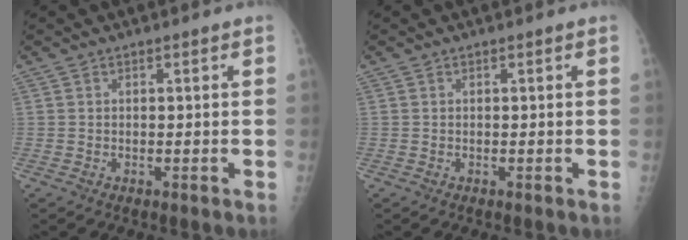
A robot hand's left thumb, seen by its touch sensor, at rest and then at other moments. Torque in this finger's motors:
{"motor_torque": [0.01, 0.01, -0.01, -0.01, 0.00]}